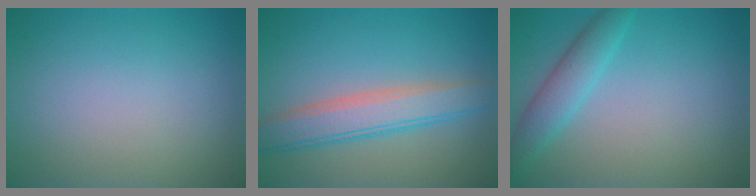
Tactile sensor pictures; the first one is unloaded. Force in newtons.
{"total": 4.7, "press": 4.7, "slide": 0.2}
{"total": 2.9, "press": 2.9, "slide": 0.1}